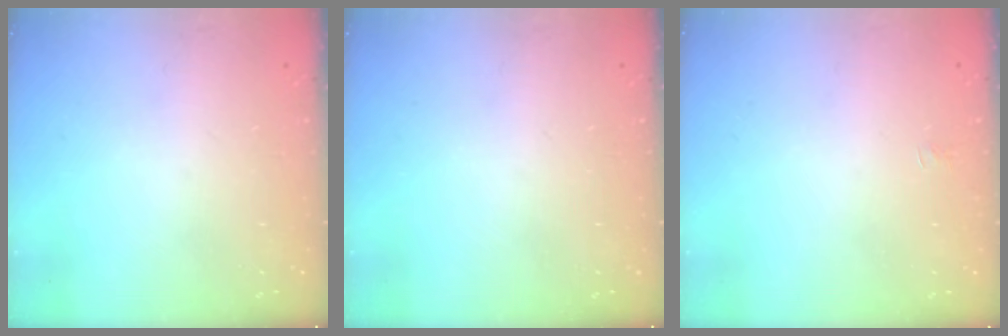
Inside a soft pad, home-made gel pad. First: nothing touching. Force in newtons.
{"total": 0.0}
{"total": 1.3, "press": 1.2, "slide": 0.2}